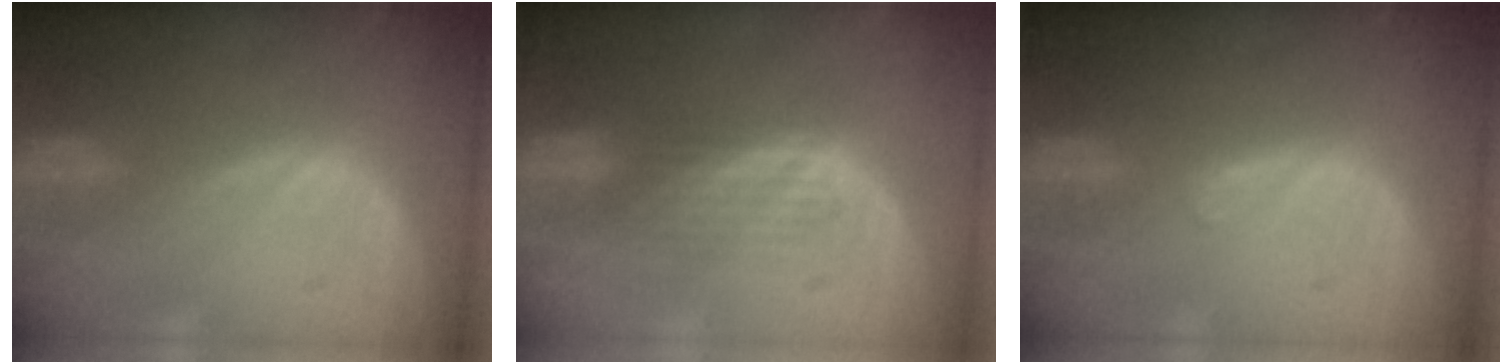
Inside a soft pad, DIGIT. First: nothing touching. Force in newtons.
{"total": 3.5, "press": 3.2, "slide": 1.5}
{"total": 0.9, "press": 0.7, "slide": 0.6}